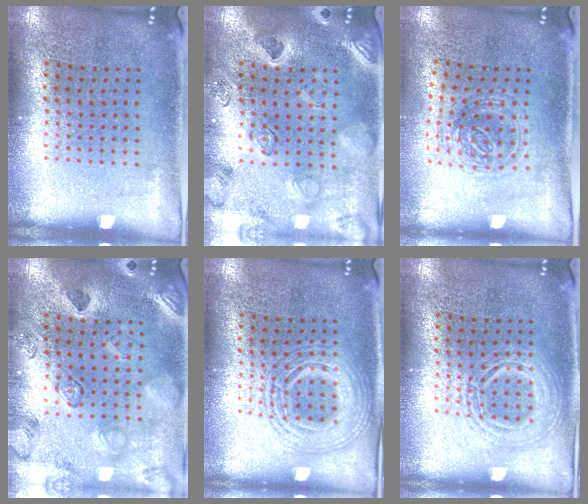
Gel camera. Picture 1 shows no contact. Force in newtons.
{"total": 2.5, "press": 2.4, "slide": 0.7}
{"total": 1.0, "press": 0.9, "slide": 0.3}
{"total": 2.5, "press": 2.3, "slide": 0.8}
{"total": 2.1, "press": 2.0, "slide": 0.3}
{"total": 2.3, "press": 2.3, "slide": 0.2}